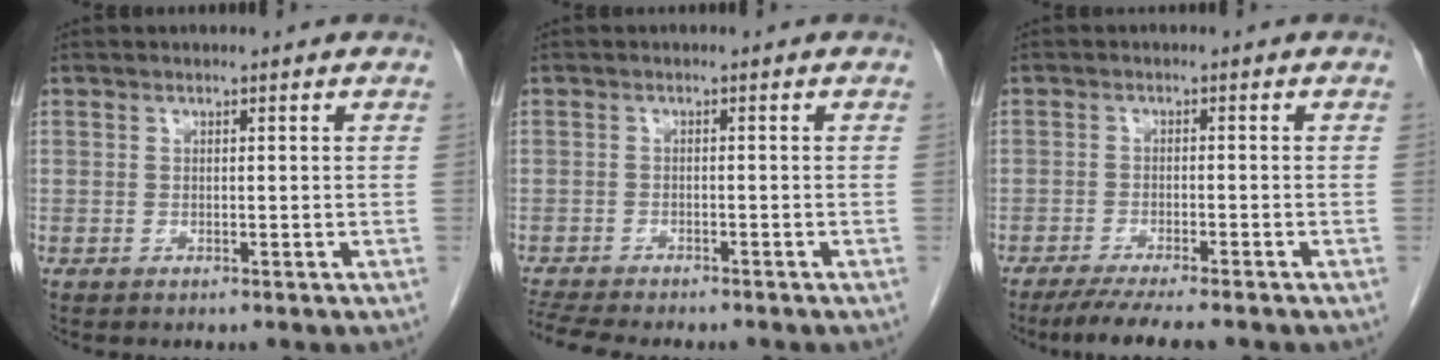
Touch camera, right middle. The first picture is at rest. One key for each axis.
{"total": 8.2, "fx": -7.3, "fy": 1.2, "fz": 3.6, "tx": -0.058, "ty": -0.007, "tz": -0.114}
{"total": 7.7, "fx": -6.4, "fy": 0.6, "fz": 4.3, "tx": -0.060, "ty": -0.015, "tz": -0.100}